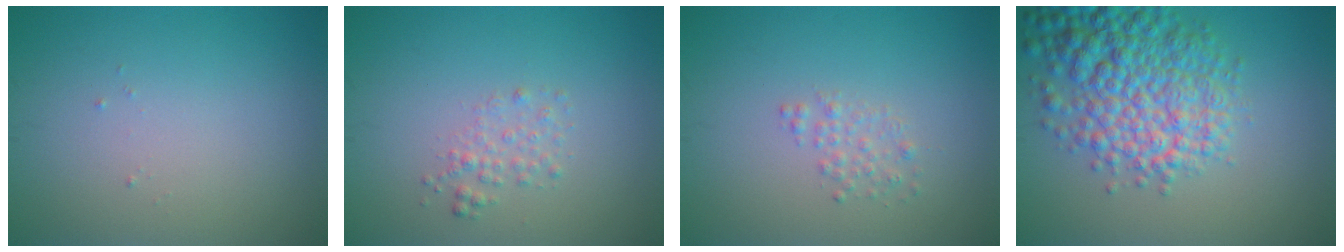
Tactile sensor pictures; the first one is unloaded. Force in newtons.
{"total": 1.4, "press": 1.4, "slide": 0.1}
{"total": 1.3, "press": 1.3, "slide": 0.0}
{"total": 8.1, "press": 8.1, "slide": 0.3}